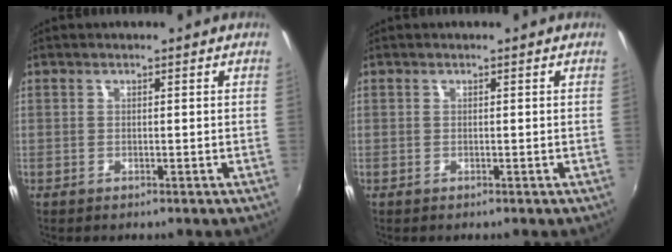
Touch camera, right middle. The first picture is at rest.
{"total": 0.0}